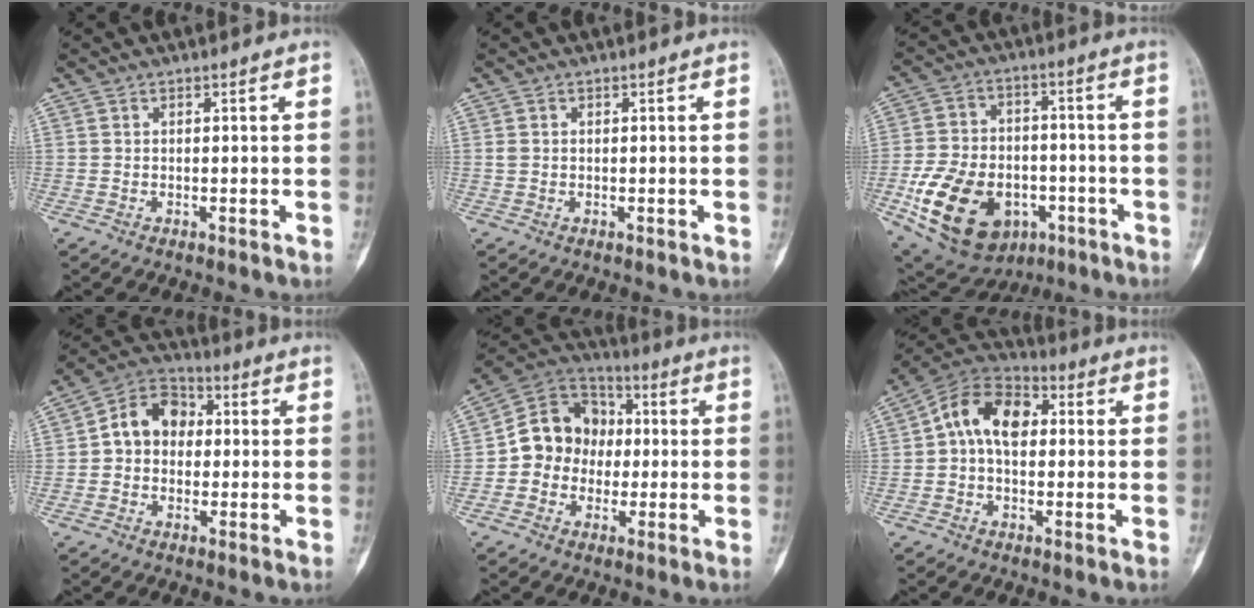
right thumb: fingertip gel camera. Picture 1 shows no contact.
{"total": 0.7, "force": [0.1, 0.6, 0.4], "torque": [-0.007, 0.003, 0.003]}
{"total": 19.9, "force": [-6.9, 13.7, 12.7], "torque": [-0.215, 0.022, -0.099]}
{"total": 9.7, "force": [0.7, 7.6, 6.0], "torque": [-0.075, 0.029, -0.003]}
{"total": 12.5, "force": [-0.5, 11.0, 5.9], "torque": [-0.061, 0.032, -0.021]}
{"total": 11.9, "force": [1.4, 7.8, 8.9], "torque": [-0.138, 0.030, 0.009]}